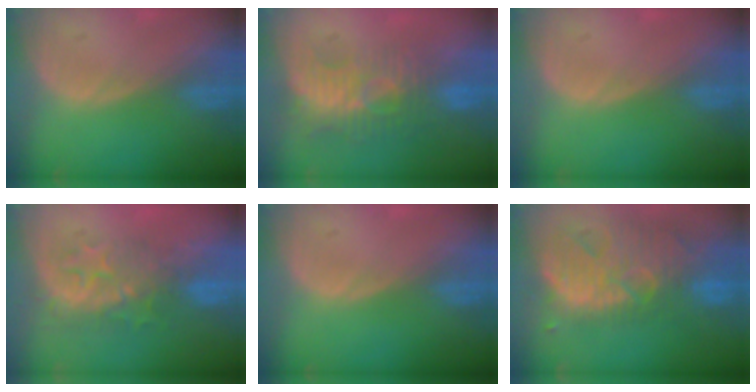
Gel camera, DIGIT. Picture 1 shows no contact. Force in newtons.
{"total": 9.4, "press": 8.4, "slide": 4.3}
{"total": 0.0}
{"total": 8.5, "press": 7.9, "slide": 3.2}
{"total": 0.0}
{"total": 13.7, "press": 11.6, "slide": 7.3}